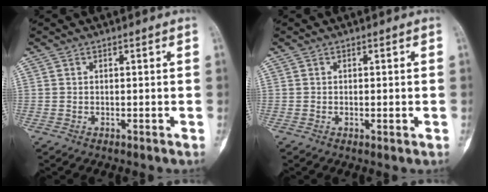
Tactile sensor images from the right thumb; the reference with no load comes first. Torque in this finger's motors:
{"motor_torque": [-0.46, -0.06, -0.07, -0.02, 0.02]}